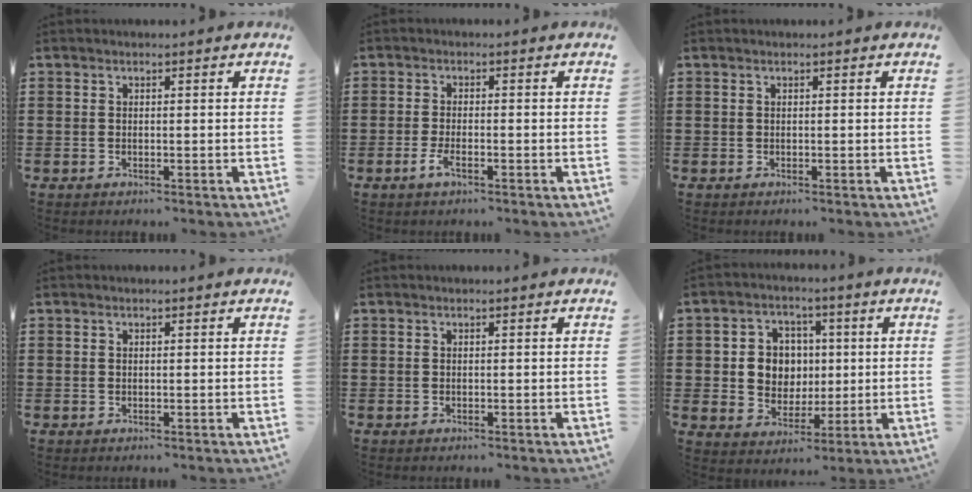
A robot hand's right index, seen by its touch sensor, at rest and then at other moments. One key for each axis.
{"total": 2.6, "fx": -1.3, "fy": 0.6, "fz": 2.2, "tx": -0.060, "ty": -0.010, "tz": -0.030}
{"total": 0.0}
{"total": 0.0}
{"total": 0.0}
{"total": 6.5, "fx": 0.6, "fy": 6.0, "fz": 2.4, "tx": -0.063, "ty": 0.017, "tz": 0.009}